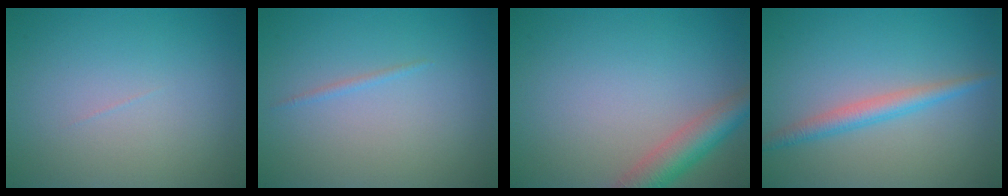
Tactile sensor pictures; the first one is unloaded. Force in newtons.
{"total": 0.6, "press": 0.6, "slide": 0.1}
{"total": 4.3, "press": 4.2, "slide": 0.2}
{"total": 2.5, "press": 2.5, "slide": 0.1}